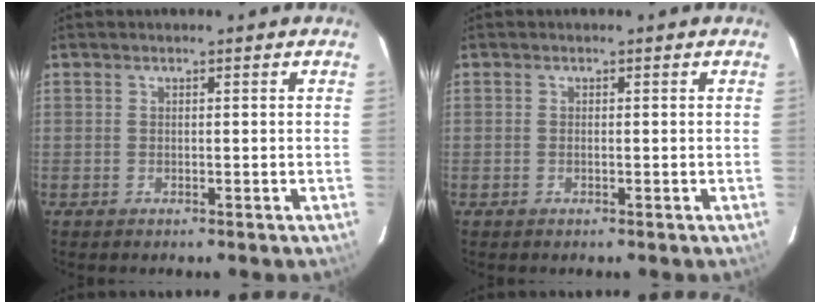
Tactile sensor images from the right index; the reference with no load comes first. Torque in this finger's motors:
{"motor_torque": [-0.19, 0.13, -0.06, 0.00]}